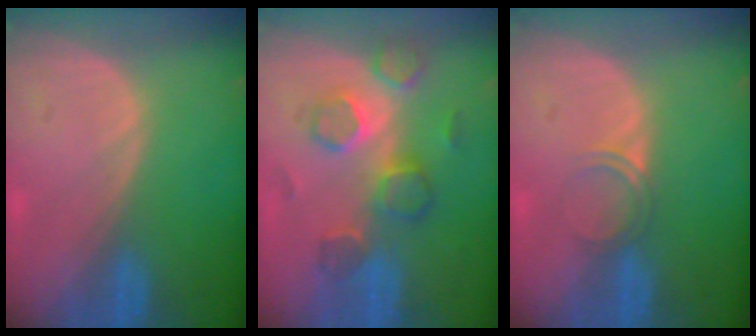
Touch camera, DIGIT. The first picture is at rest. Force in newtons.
{"total": 7.8, "press": 7.4, "slide": 2.4}
{"total": 2.1, "press": 1.8, "slide": 1.1}